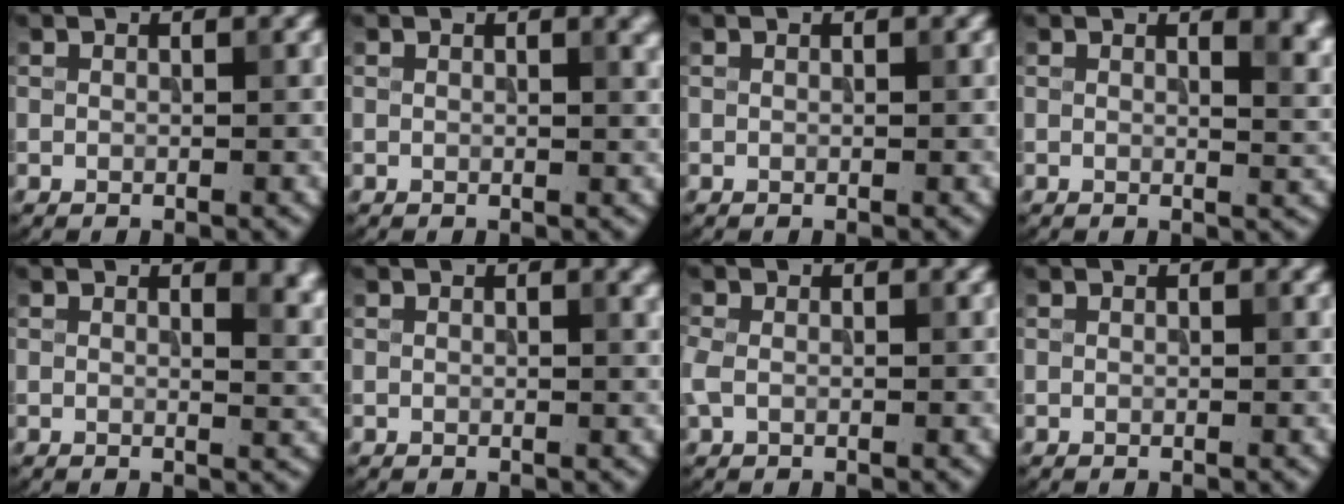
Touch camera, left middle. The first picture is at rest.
{"total": 1.4, "force": [0.8, 0.3, 1.2], "torque": [-0.014, 0.000, 0.014]}
{"total": 0.0}
{"total": 3.7, "force": [2.1, 1.4, 2.6], "torque": [-0.027, -0.004, 0.032]}
{"total": 3.2, "force": [2.0, 1.2, 2.2], "torque": [-0.029, -0.005, 0.030]}
{"total": 1.1, "force": [0.7, 0.2, 0.9], "torque": [-0.014, 0.001, 0.011]}
{"total": 1.5, "force": [-0.4, 1.0, 1.0], "torque": [-0.030, 0.002, -0.011]}
{"total": 0.0}